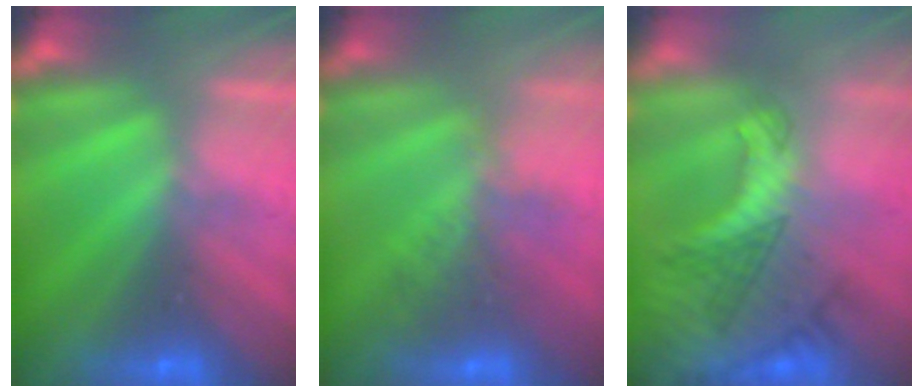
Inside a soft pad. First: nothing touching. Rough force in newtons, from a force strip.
{"total": 2.4}
{"total": 3.1}